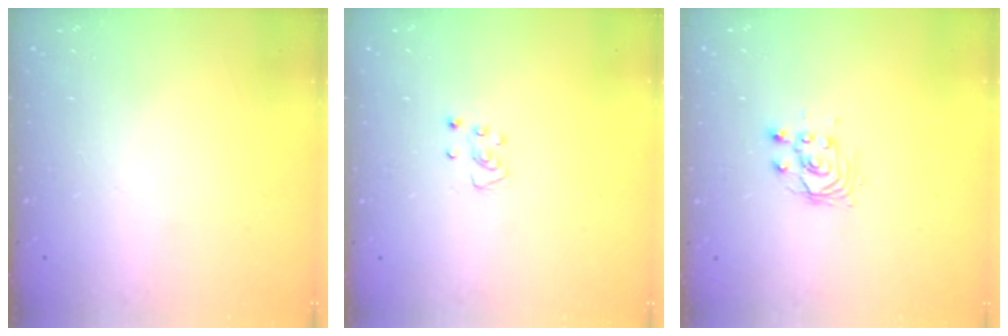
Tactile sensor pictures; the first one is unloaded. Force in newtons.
{"total": 3.4, "press": 3.4, "slide": 0.3}
{"total": 3.4, "press": 3.4, "slide": 0.2}